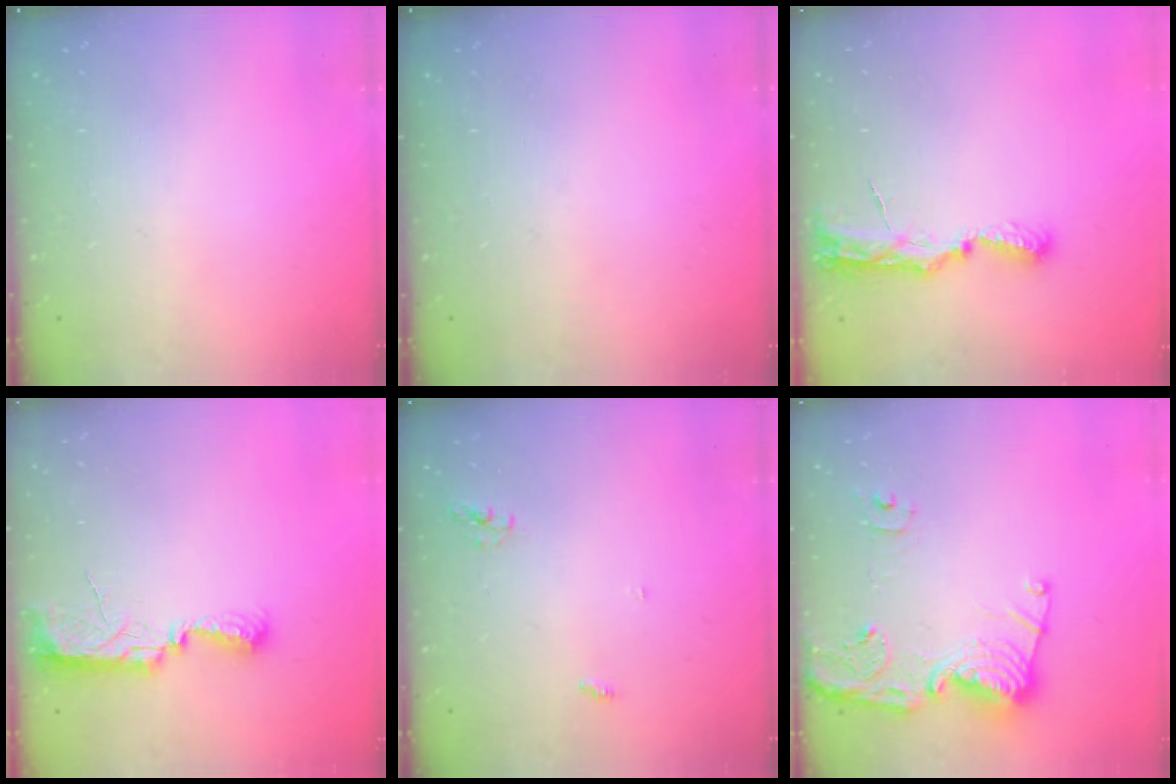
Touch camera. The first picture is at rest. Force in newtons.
{"total": 0.0}
{"total": 7.7, "press": 7.7, "slide": 0.8}
{"total": 10.6, "press": 9.2, "slide": 5.3}
{"total": 3.8, "press": 3.8, "slide": 0.1}
{"total": 16.3, "press": 16.2, "slide": 1.5}